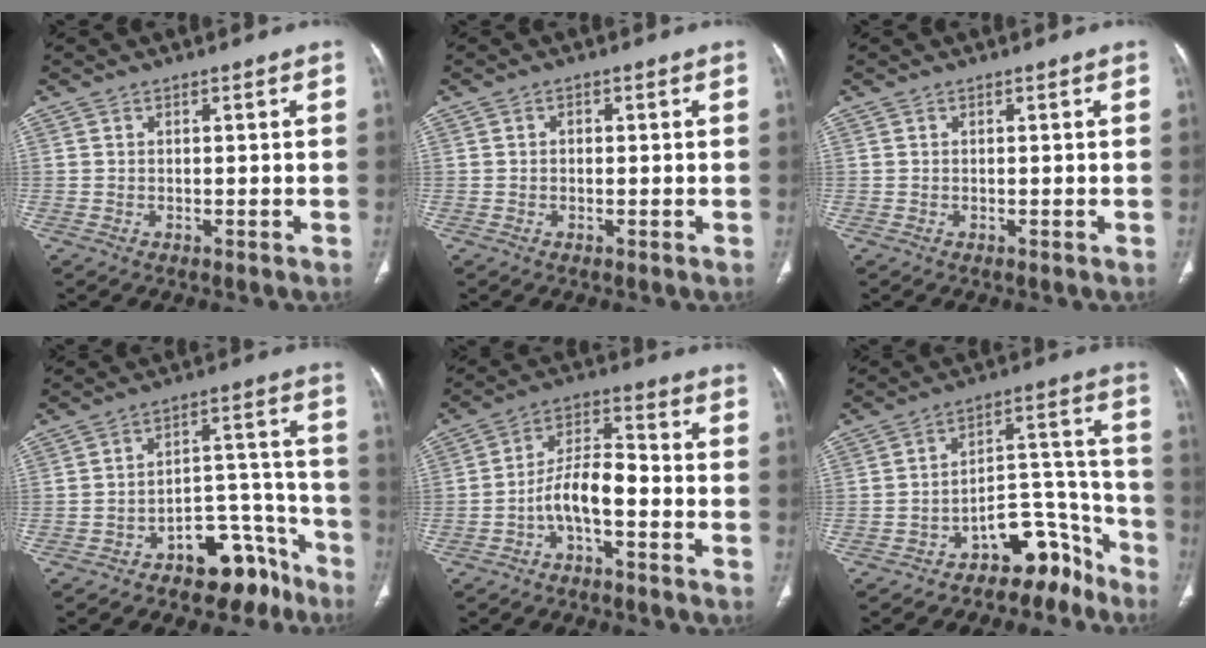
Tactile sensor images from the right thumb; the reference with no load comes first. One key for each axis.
{"total": 0.9, "fx": 0.2, "fy": 0.7, "fz": 0.5, "tx": -0.007, "ty": 0.003, "tz": 0.002}
{"total": 0.0}
{"total": 11.8, "fx": -8.4, "fy": 6.2, "fz": 5.4, "tx": -0.023, "ty": 0.114, "tz": -0.125}
{"total": 8.0, "fx": -3.3, "fy": 3.2, "fz": 6.6, "tx": -0.120, "ty": 0.047, "tz": -0.065}
{"total": 11.5, "fx": -8.7, "fy": 5.8, "fz": 4.8, "tx": -0.014, "ty": 0.134, "tz": -0.136}